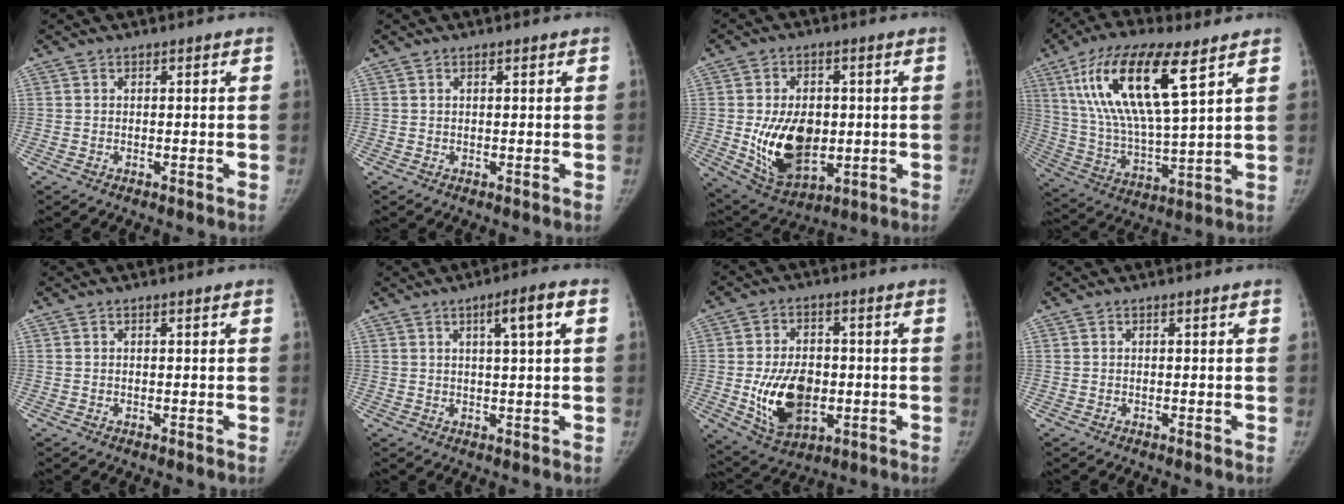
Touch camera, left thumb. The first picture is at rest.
{"total": 0.6, "force": [0.3, 0.2, 0.5], "torque": [-0.009, 0.001, 0.005]}
{"total": 14.9, "force": [-0.9, 9.7, 11.2], "torque": [-0.160, -0.012, 0.007]}
{"total": 20.4, "force": [9.1, 6.2, 17.1], "torque": [-0.323, -0.026, 0.169]}
{"total": 0.0}
{"total": 5.6, "force": [2.0, 0.4, 5.2], "torque": [-0.083, 0.004, 0.031]}
{"total": 13.5, "force": [-2.0, 8.8, 10.0], "torque": [-0.147, -0.001, -0.020]}
{"total": 0.0}